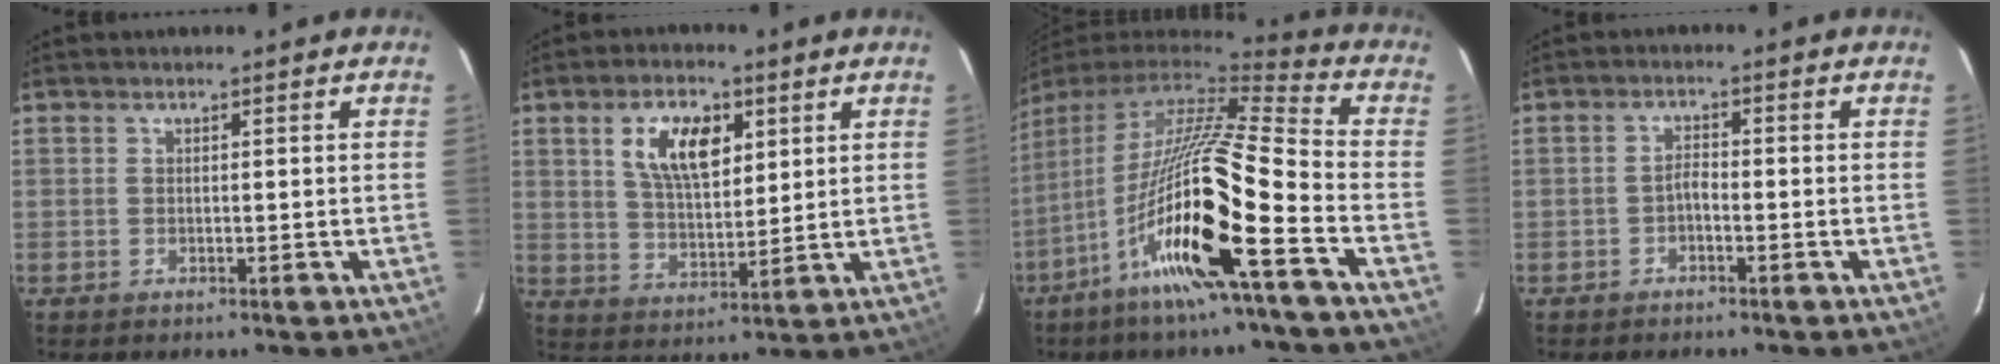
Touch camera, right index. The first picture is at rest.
{"total": 10.1, "force": [4.1, 5.1, 7.6], "torque": [-0.142, 0.013, 0.078]}
{"total": 18.0, "force": [-7.7, -0.5, 16.3], "torque": [-0.275, -0.036, -0.149]}
{"total": 1.6, "force": [-1.2, 0.4, 1.0], "torque": [-0.019, 0.006, -0.021]}